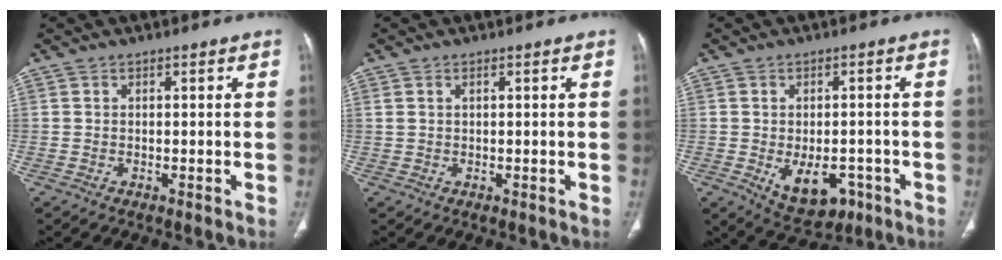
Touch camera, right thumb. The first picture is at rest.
{"total": 1.0, "force": [0.4, 0.5, 0.7], "torque": [-0.018, 0.008, 0.013]}
{"total": 9.2, "force": [-3.3, 5.6, 6.5], "torque": [-0.078, 0.008, -0.032]}